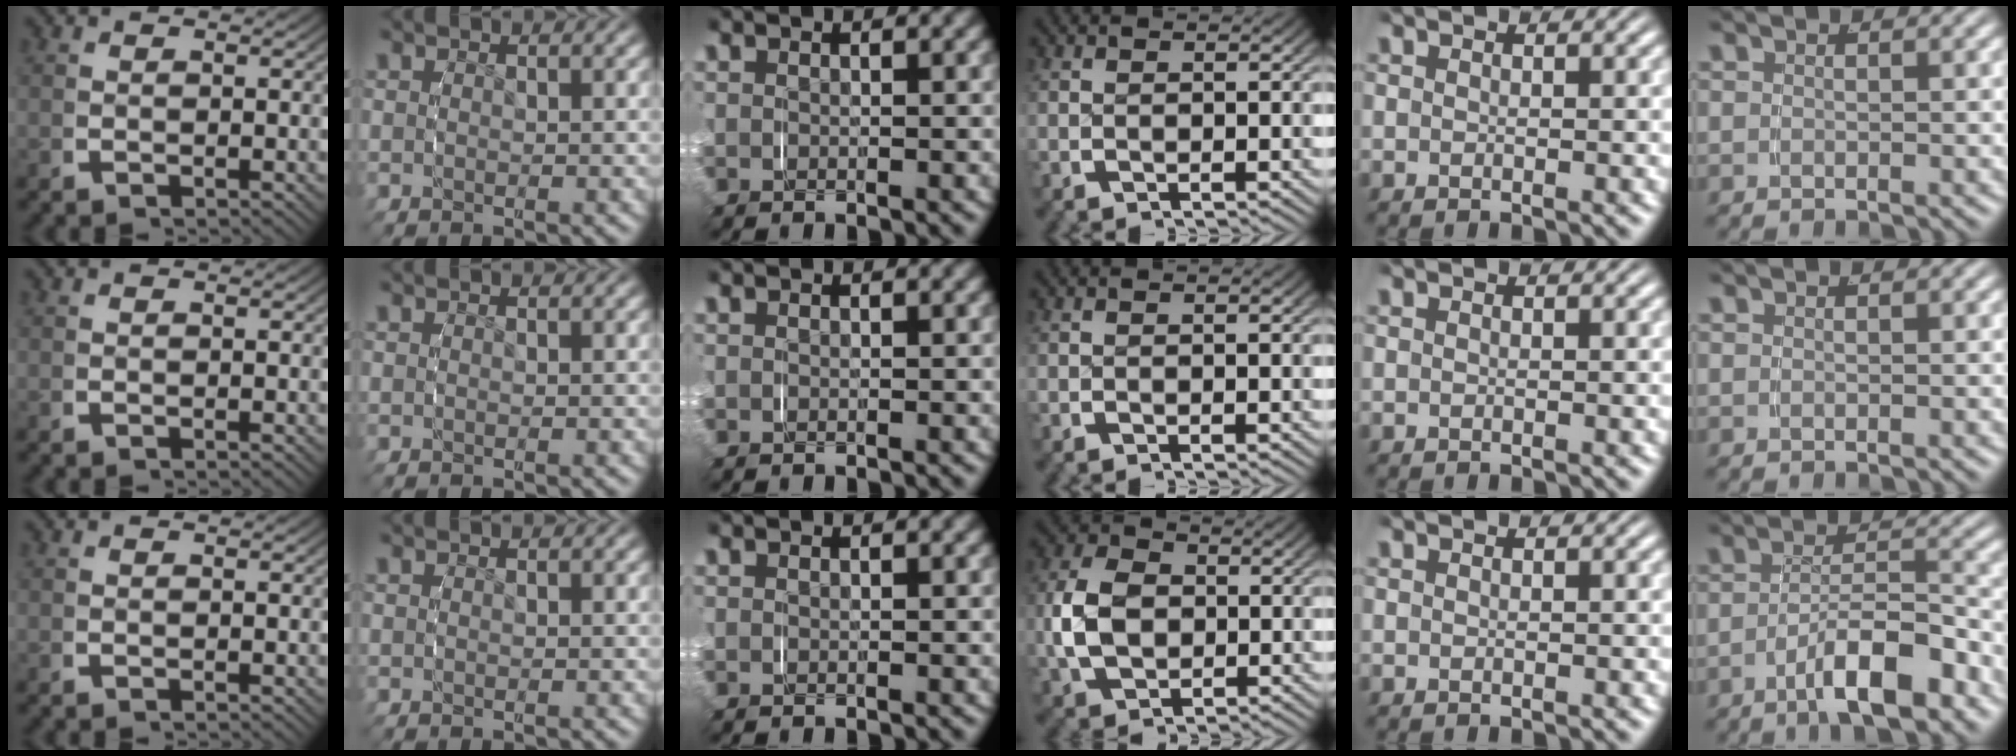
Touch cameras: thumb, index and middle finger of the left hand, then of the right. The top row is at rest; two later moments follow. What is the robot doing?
{"motion": "grasp_and_lifting", "object": "ribbon"}